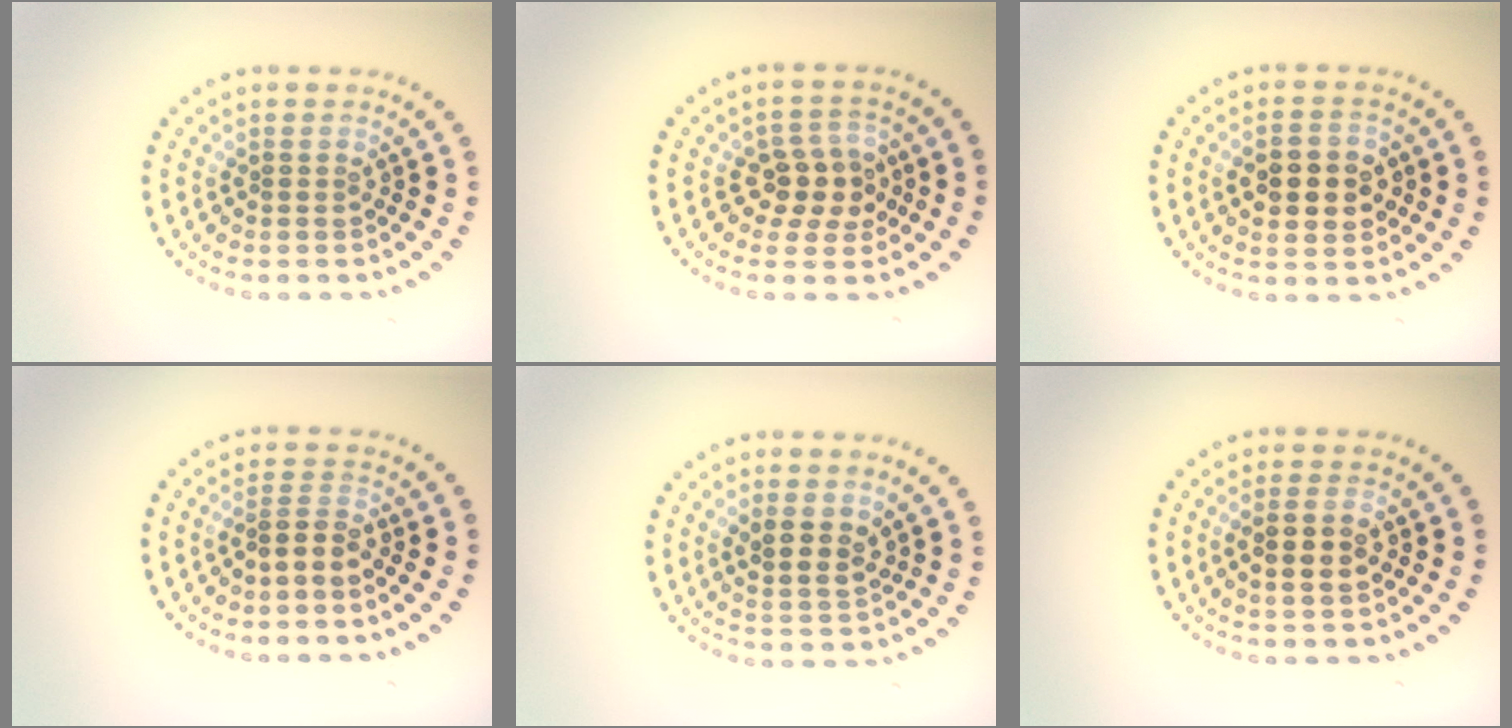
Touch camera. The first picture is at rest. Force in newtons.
{"total": 3.3, "press": 3.2, "slide": 1.1}
{"total": 4.6, "press": 4.6, "slide": 0.1}
{"total": 1.8, "press": 1.5, "slide": 1.0}
{"total": 2.5, "press": 2.2, "slide": 1.1}
{"total": 2.8, "press": 2.7, "slide": 0.7}